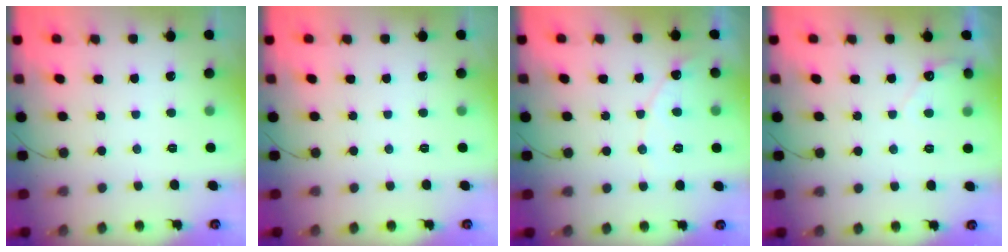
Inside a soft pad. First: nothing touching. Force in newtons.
{"total": 0.0}
{"total": 5.5, "press": 5.5, "slide": 0.3}
{"total": 2.8, "press": 2.8, "slide": 0.1}